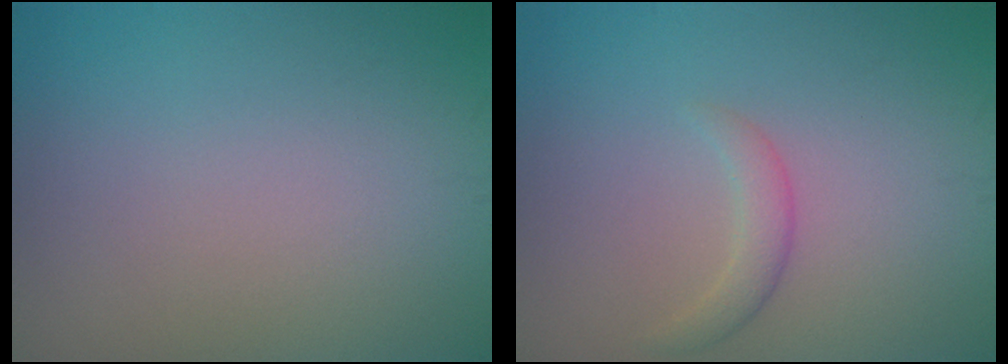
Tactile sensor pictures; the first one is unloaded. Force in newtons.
{"total": 1.6, "press": 1.6, "slide": 0.1}